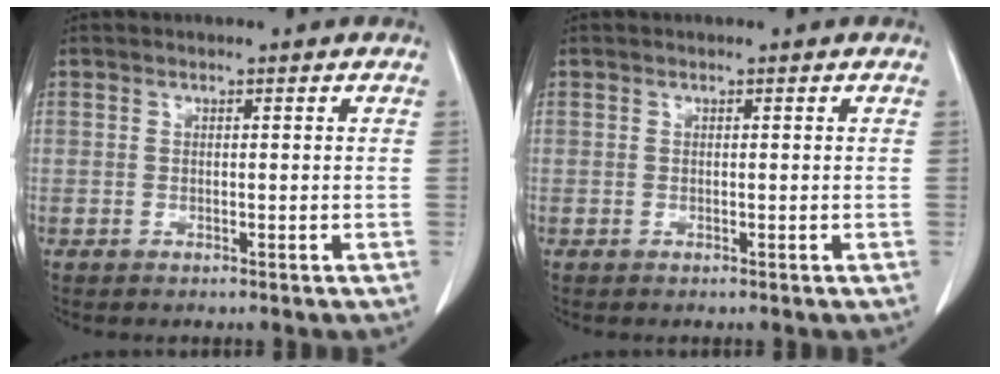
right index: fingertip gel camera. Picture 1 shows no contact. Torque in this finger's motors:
{"motor_torque": [-0.02, 0.04, -0.02, -0.01]}